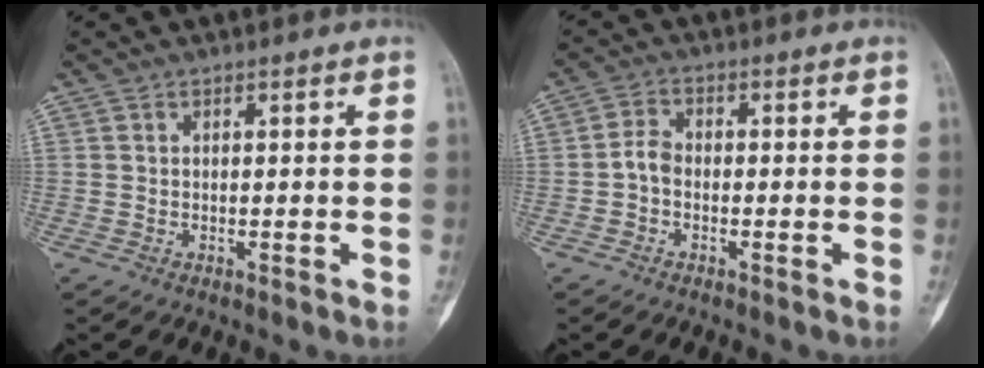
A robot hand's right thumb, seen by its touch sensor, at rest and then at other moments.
{"total": 3.0, "force": [-0.9, 2.0, 2.1], "torque": [-0.035, 0.013, -0.027]}